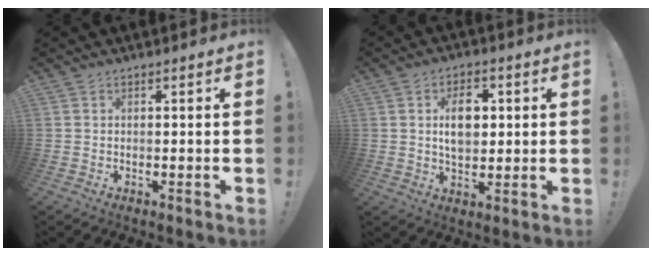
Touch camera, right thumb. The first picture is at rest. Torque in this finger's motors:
{"motor_torque": [0.89, 1.39, 0.59, -0.25, 0.02]}